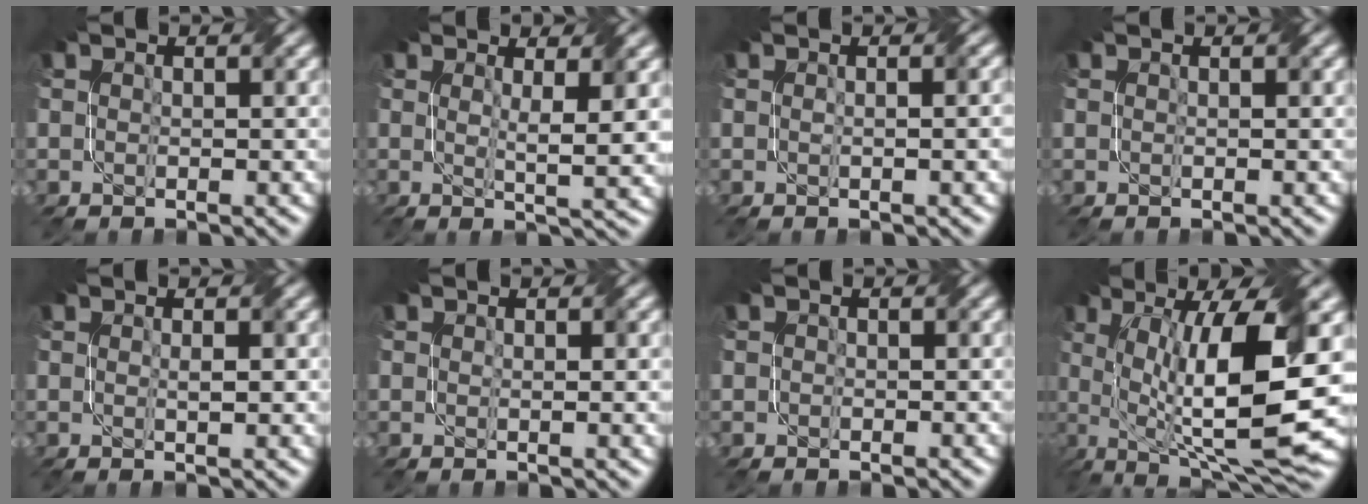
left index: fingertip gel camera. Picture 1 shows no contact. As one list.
[{"total": 3.8, "force": [1.2, 0.7, 3.5], "torque": [-0.055, -0.010, 0.019]}, {"total": 1.4, "force": [0.0, 0.2, 1.4], "torque": [-0.024, 0.004, -0.001]}, {"total": 0.0}, {"total": 1.3, "force": [0.1, 0.2, 1.2], "torque": [-0.022, -0.001, 0.004]}, {"total": 1.1, "force": [0.2, 0.2, 1.1], "torque": [-0.018, -0.003, 0.004]}, {"total": 0.6, "force": [0.1, 0.6, 0.1], "torque": [0.000, -0.003, -0.006]}, {"total": 14.7, "force": [0.5, 4.1, 14.1], "torque": [-0.228, 0.000, 0.016]}]